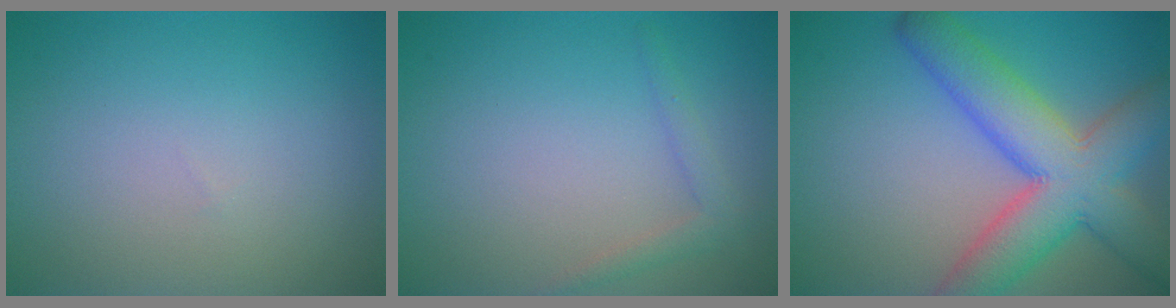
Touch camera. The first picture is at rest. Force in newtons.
{"total": 1.5, "press": 1.5, "slide": 0.1}
{"total": 9.4, "press": 9.4, "slide": 0.4}